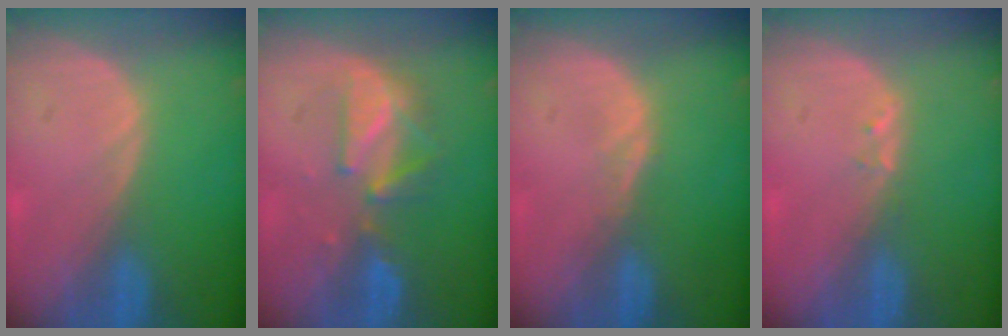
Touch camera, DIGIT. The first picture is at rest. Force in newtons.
{"total": 5.7, "press": 5.7, "slide": 0.6}
{"total": 1.0, "press": 1.0, "slide": 0.1}
{"total": 1.0, "press": 0.9, "slide": 0.5}